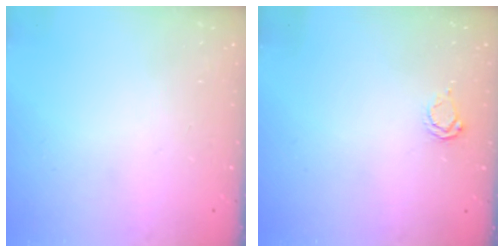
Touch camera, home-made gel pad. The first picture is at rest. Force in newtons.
{"total": 2.5, "press": 2.4, "slide": 0.3}